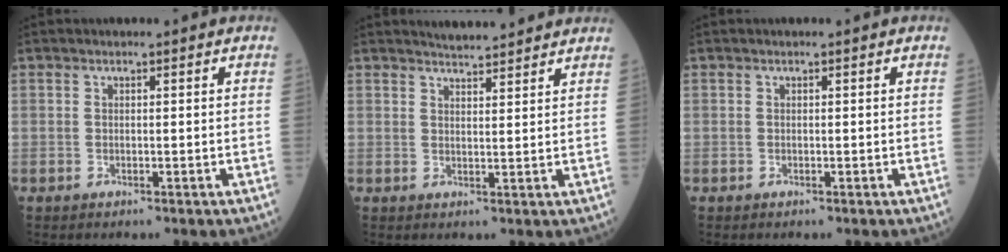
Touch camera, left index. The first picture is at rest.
{"total": 5.6, "force": [5.3, 0.6, 1.5], "torque": [-0.028, 0.016, 0.073]}
{"total": 0.0}